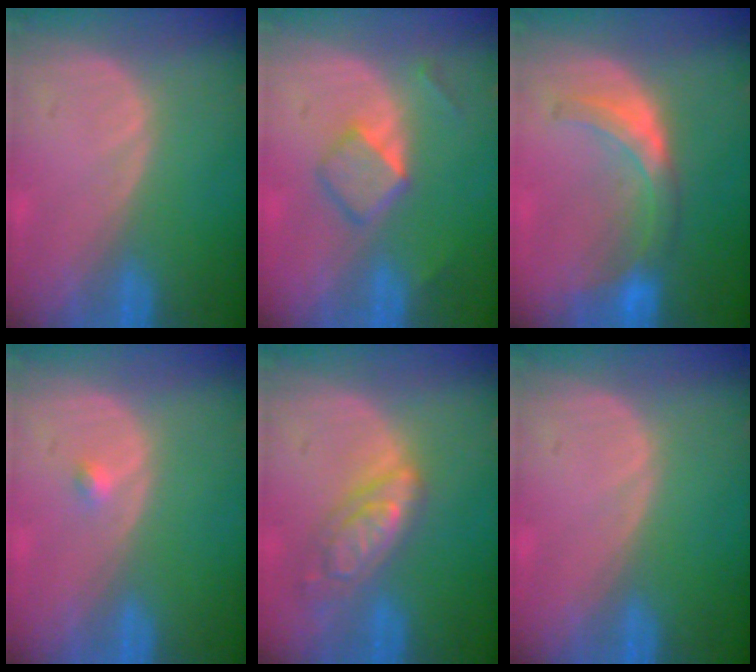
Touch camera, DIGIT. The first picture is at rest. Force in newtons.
{"total": 4.1, "press": 4.0, "slide": 0.9}
{"total": 5.9, "press": 5.9, "slide": 0.6}
{"total": 0.9, "press": 0.7, "slide": 0.6}
{"total": 6.4, "press": 5.7, "slide": 3.0}
{"total": 0.0}